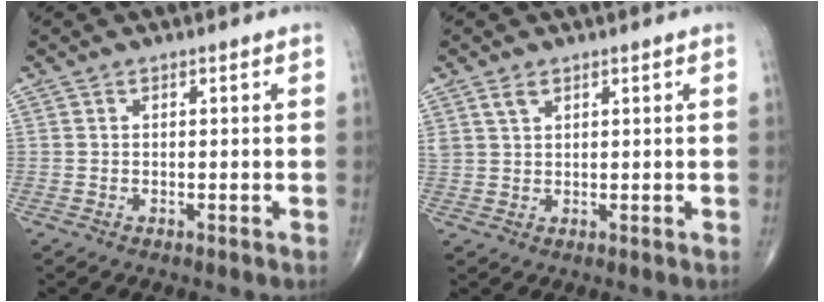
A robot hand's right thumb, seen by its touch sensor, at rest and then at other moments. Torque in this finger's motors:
{"motor_torque": [-0.11, -0.16, 0.42, 0.69, 0.14]}